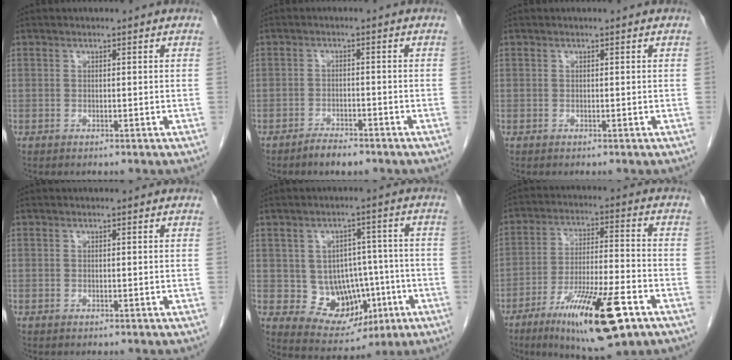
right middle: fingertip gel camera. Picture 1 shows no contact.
{"total": 3.0, "force": [-2.5, 0.8, 1.4], "torque": [-0.027, -0.001, -0.039]}
{"total": 0.0}
{"total": 0.0}
{"total": 9.9, "force": [-1.9, 7.7, 5.9], "torque": [-0.079, 0.028, -0.007]}
{"total": 16.4, "force": [-8.8, 2.5, 13.6], "torque": [-0.230, -0.023, -0.141]}